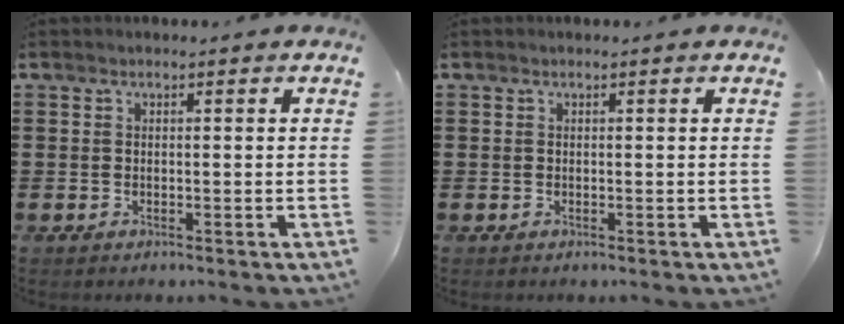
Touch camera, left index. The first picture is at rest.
{"total": 0.0}